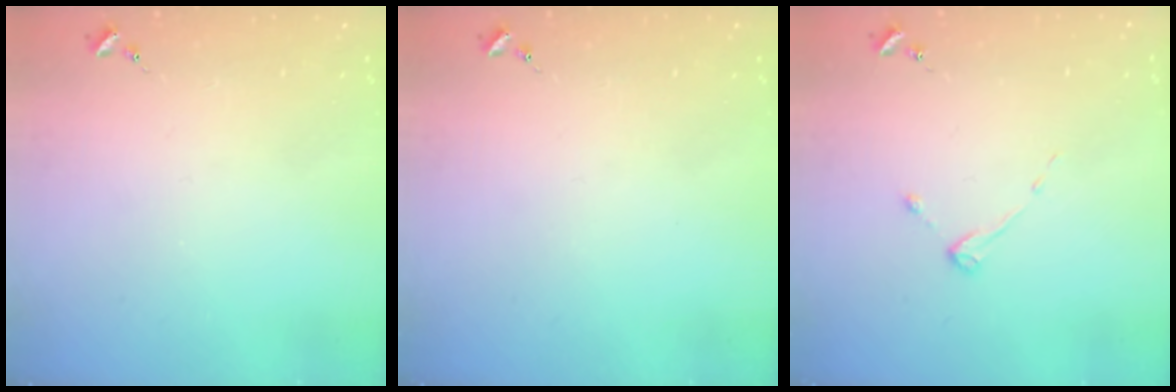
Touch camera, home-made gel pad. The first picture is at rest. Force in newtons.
{"total": 0.0}
{"total": 2.6, "press": 2.6, "slide": 0.4}